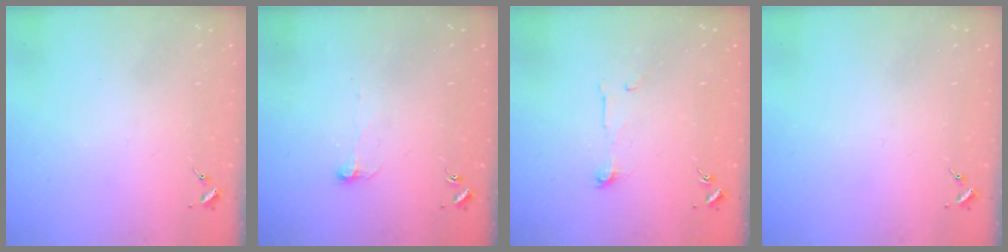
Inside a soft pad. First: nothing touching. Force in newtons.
{"total": 4.5, "press": 4.5, "slide": 0.5}
{"total": 4.3, "press": 4.3, "slide": 0.4}
{"total": 0.0}